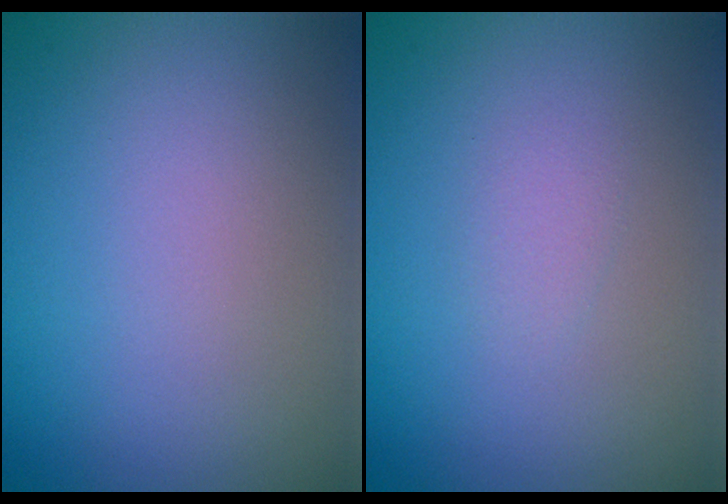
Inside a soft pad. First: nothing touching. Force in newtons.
{"total": 0.8, "press": 0.8, "slide": 0.0}